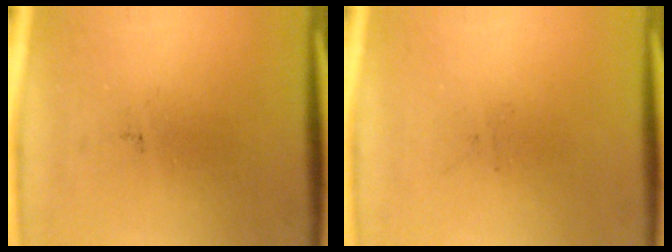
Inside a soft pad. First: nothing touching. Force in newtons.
{"total": 0.0}